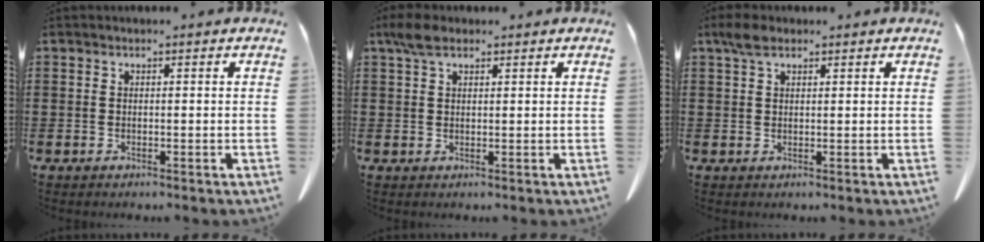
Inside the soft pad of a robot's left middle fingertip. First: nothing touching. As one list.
[{"total": 3.2, "force": [2.1, 1.5, 1.7], "torque": [-0.041, 0.006, 0.041]}, {"total": 2.8, "force": [1.9, 1.4, 1.5], "torque": [-0.036, 0.005, 0.035]}]